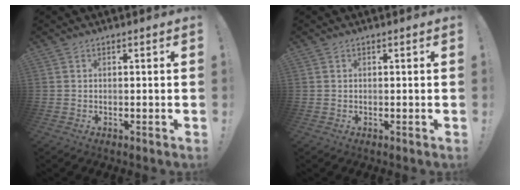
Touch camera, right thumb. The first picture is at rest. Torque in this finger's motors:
{"motor_torque": [-0.11, 0.01, -0.25, 0.00, 0.10]}